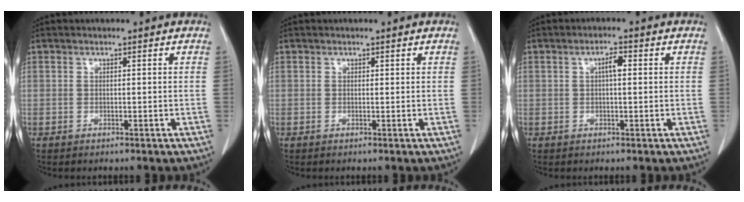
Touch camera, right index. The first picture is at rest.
{"total": 0.0}
{"total": 2.2, "force": [0.4, 0.6, 2.1], "torque": [-0.038, 0.004, 0.006]}